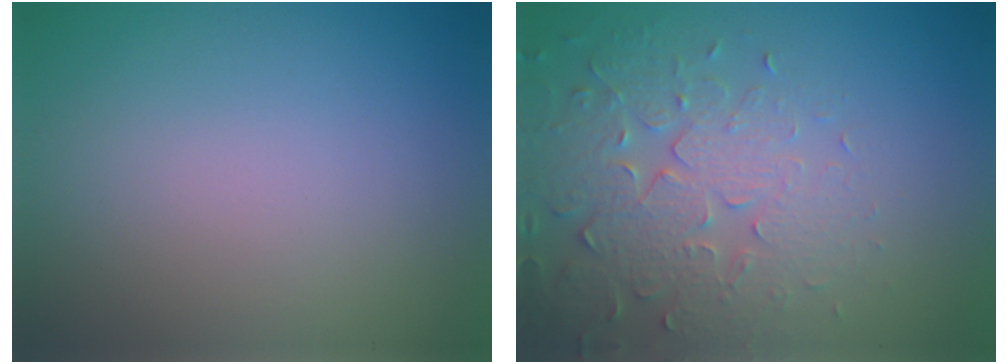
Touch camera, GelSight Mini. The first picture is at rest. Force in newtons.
{"total": 4.6, "press": 4.5, "slide": 1.1}